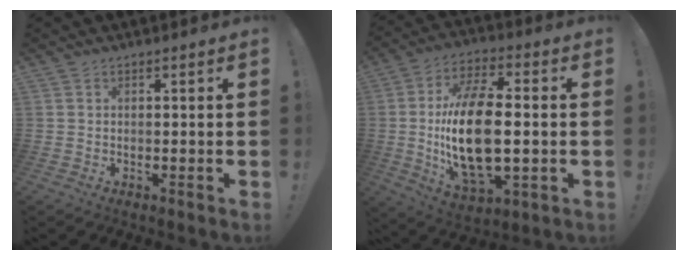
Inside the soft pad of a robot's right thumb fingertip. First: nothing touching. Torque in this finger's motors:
{"motor_torque": [0.80, 1.95, 2.02, -0.75, 0.69]}